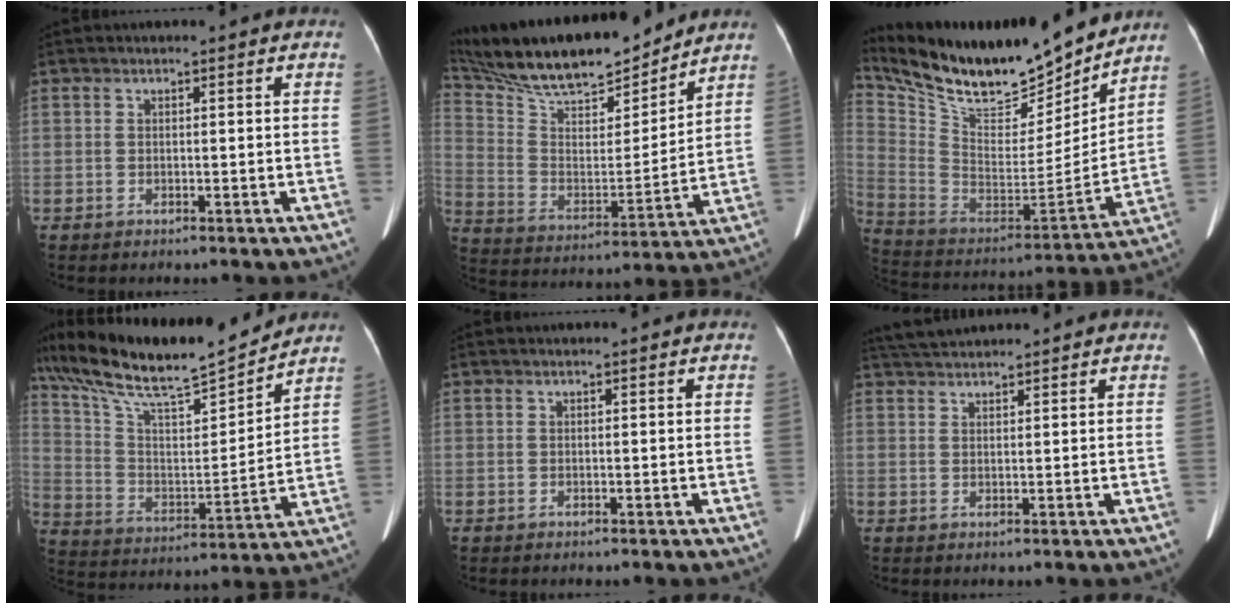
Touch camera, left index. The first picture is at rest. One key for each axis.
{"total": 21.3, "fx": 18.7, "fy": 4.1, "fz": 9.4, "tx": -0.178, "ty": 0.010, "tz": 0.317}
{"total": 26.0, "fx": 22.5, "fy": 5.3, "fz": 11.8, "tx": -0.229, "ty": -0.024, "tz": 0.362}
{"total": 21.2, "fx": 18.6, "fy": 1.9, "fz": 10.0, "tx": -0.192, "ty": 0.008, "tz": 0.315}
{"total": 0.0}
{"total": 4.4, "fx": 4.3, "fy": 0.2, "fz": 1.2, "tx": -0.026, "ty": 0.031, "tz": 0.080}